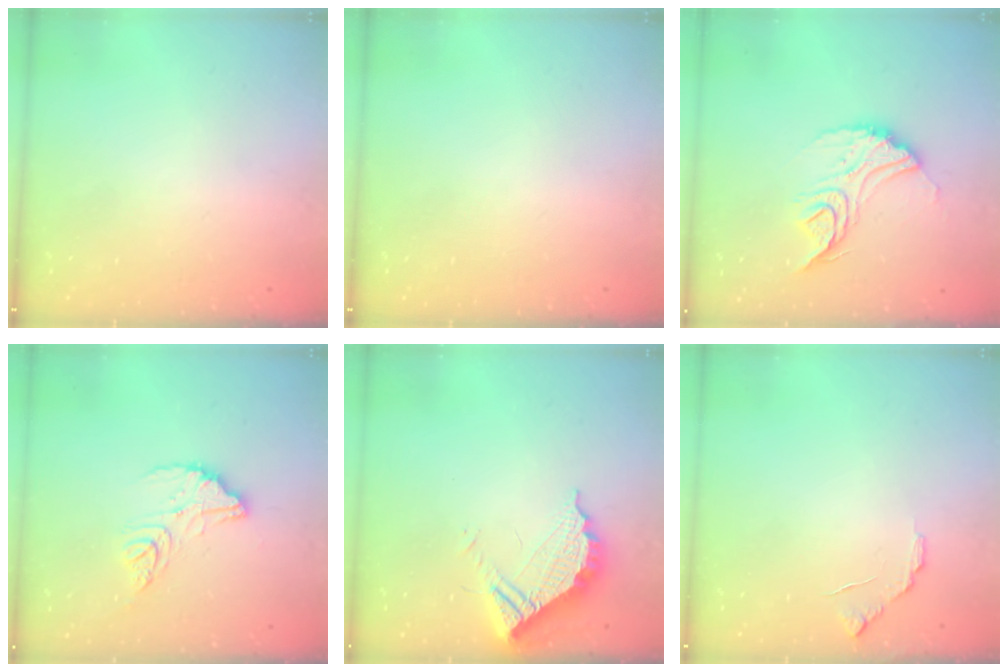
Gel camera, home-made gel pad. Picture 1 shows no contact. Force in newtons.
{"total": 0.0}
{"total": 14.3, "press": 14.2, "slide": 1.1}
{"total": 13.0, "press": 12.9, "slide": 1.2}
{"total": 11.0, "press": 11.0, "slide": 0.9}
{"total": 6.3, "press": 6.2, "slide": 0.6}